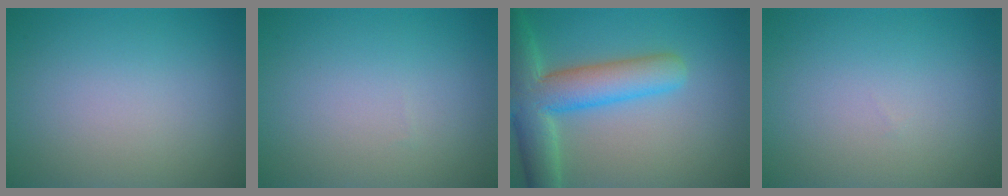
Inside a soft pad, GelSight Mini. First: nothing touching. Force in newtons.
{"total": 0.0}
{"total": 8.1, "press": 8.0, "slide": 0.7}
{"total": 0.0}